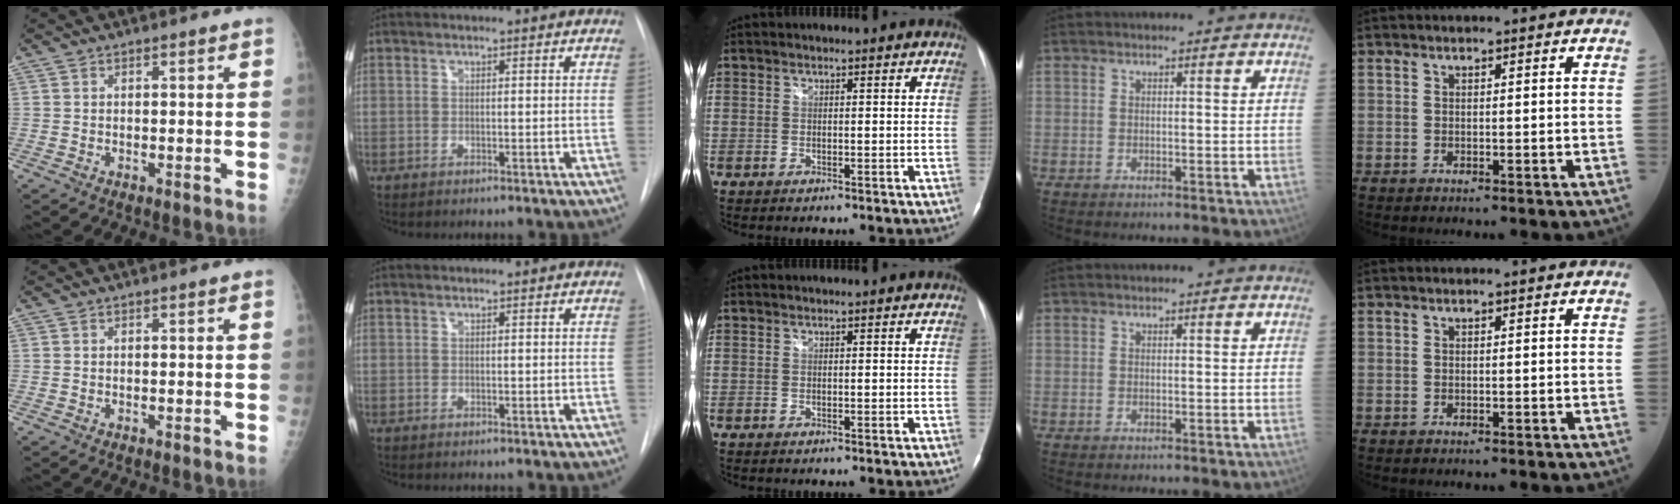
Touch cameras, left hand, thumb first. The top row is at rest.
{}